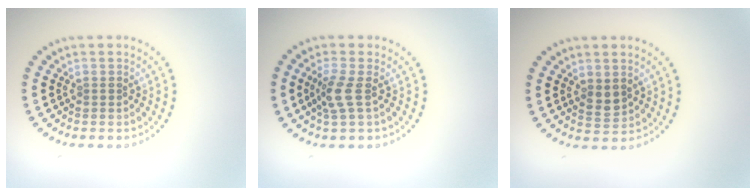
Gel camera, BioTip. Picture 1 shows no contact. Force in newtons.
{"total": 2.3, "press": 2.0, "slide": 1.2}
{"total": 1.8, "press": 1.7, "slide": 0.4}